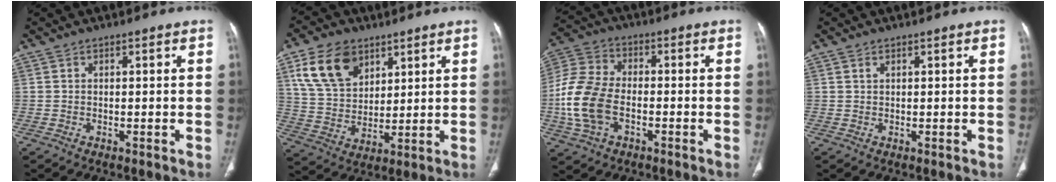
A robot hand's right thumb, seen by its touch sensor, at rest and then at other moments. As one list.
[{"total": 13.2, "force": [6.9, 8.6, 7.2], "torque": [-0.113, -0.022, 0.143]}, {"total": 13.5, "force": [-3.0, 8.5, 10.1], "torque": [-0.222, 0.021, -0.061]}, {"total": 0.5, "force": [0.4, 0.2, 0.3], "torque": [-0.007, 0.002, 0.009]}]